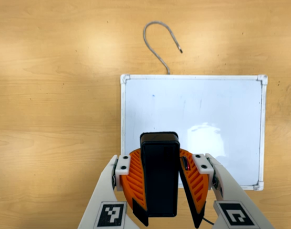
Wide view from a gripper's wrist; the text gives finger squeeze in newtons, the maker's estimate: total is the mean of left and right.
{"total": 10.1, "left": 9.3, "right": 11.0}